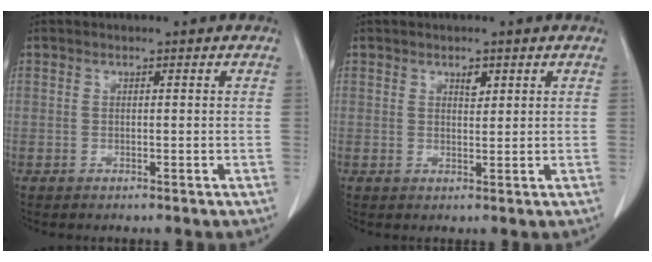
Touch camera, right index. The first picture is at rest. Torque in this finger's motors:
{"motor_torque": [0.01, 0.04, 0.01, 0.00]}